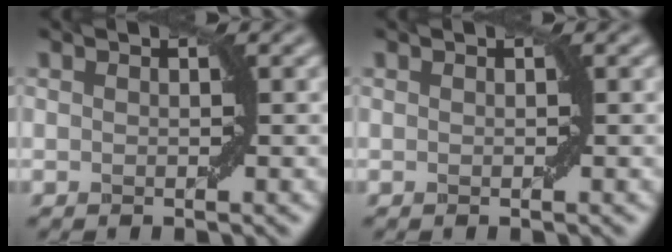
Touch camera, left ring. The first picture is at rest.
{"total": 0.0}